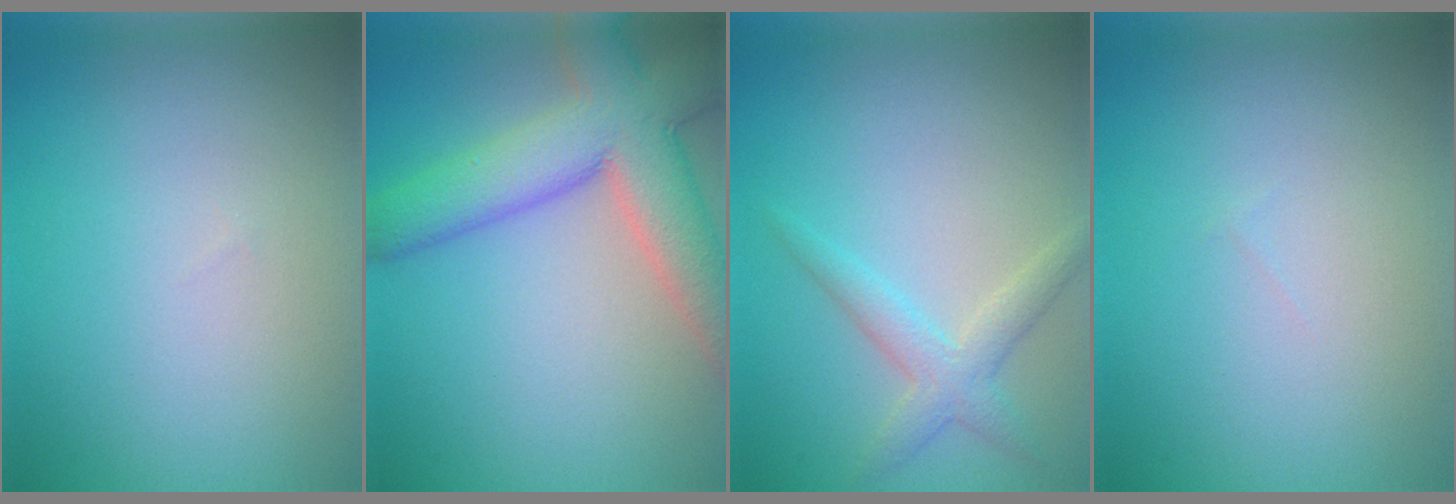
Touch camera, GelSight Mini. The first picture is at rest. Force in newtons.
{"total": 8.9, "press": 8.9, "slide": 0.4}
{"total": 2.6, "press": 2.6, "slide": 0.0}
{"total": 0.0}